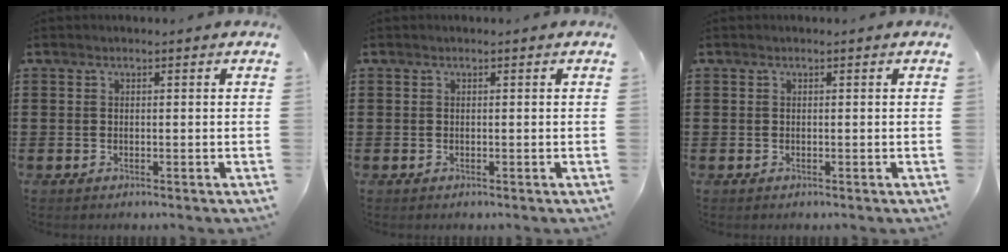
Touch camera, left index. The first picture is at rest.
{"total": 0.0}
{"total": 0.0}